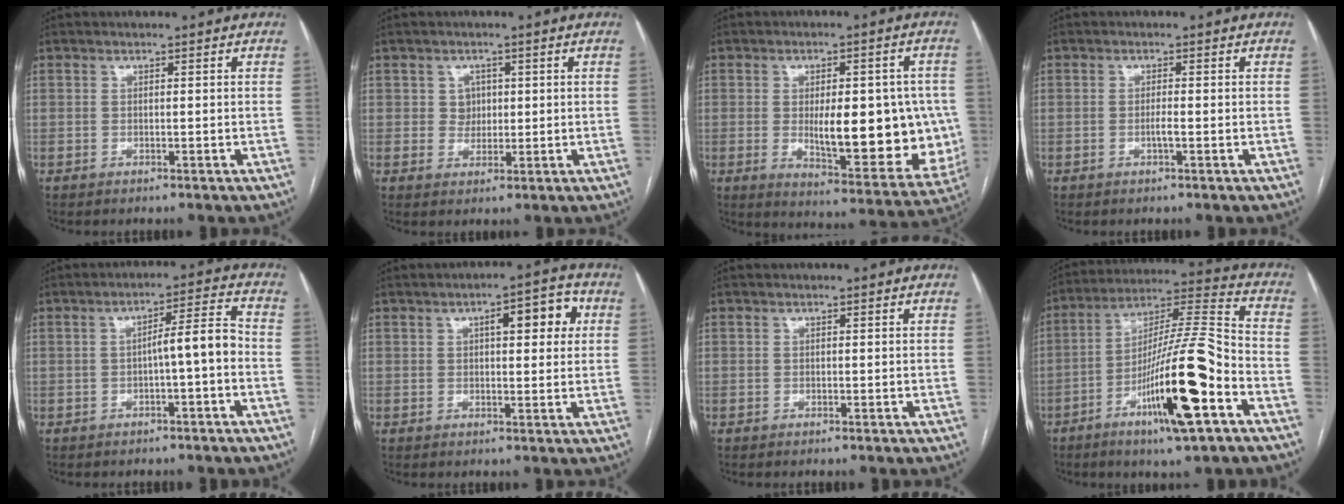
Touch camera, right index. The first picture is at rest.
{"total": 2.7, "force": [0.7, 2.4, 0.8], "torque": [-0.003, 0.004, 0.012]}
{"total": 18.1, "force": [-1.3, 6.3, 16.9], "torque": [-0.196, 0.006, 0.004]}
{"total": 1.4, "force": [-0.5, -0.1, 1.3], "torque": [-0.028, -0.001, -0.009]}
{"total": 5.5, "force": [-1.3, 0.3, 5.3], "torque": [-0.075, 0.020, -0.017]}
{"total": 6.8, "force": [2.2, 2.1, 6.1], "torque": [-0.079, 0.019, 0.024]}
{"total": 0.0}
{"total": 19.0, "force": [-7.8, 1.1, 17.3], "torque": [-0.312, -0.011, -0.131]}